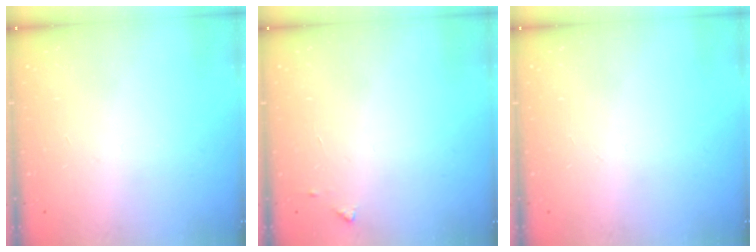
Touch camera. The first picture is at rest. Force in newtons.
{"total": 4.5, "press": 4.4, "slide": 0.5}
{"total": 0.0}